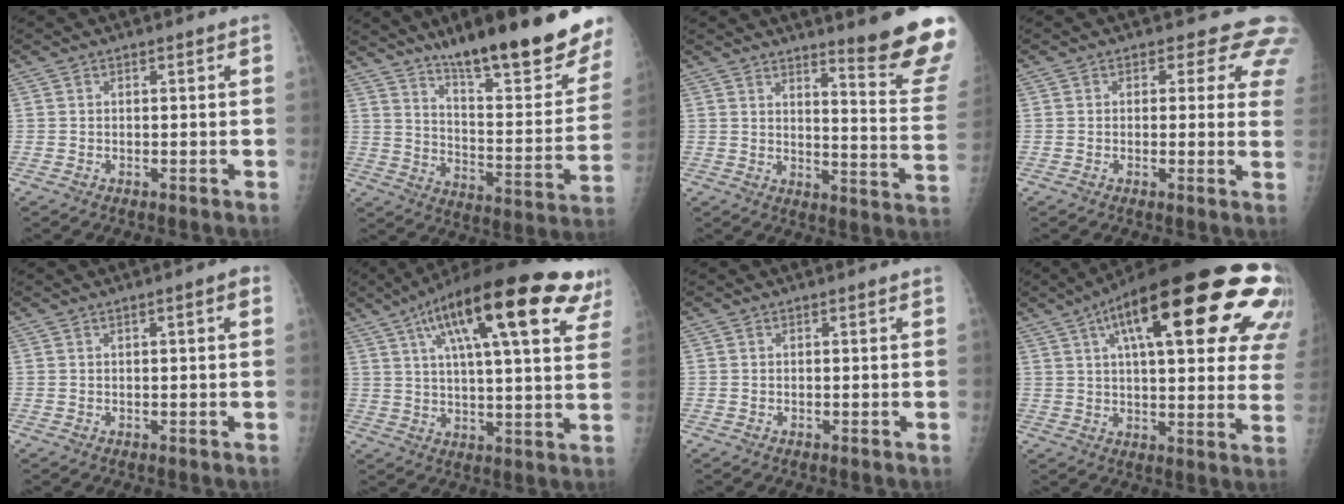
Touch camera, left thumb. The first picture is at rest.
{"total": 25.9, "force": [19.0, 4.3, 17.0], "torque": [-0.217, -0.098, 0.278]}
{"total": 15.4, "force": [12.6, 0.2, 8.8], "torque": [-0.092, -0.133, 0.159]}
{"total": 7.2, "force": [5.5, 4.0, 2.5], "torque": [0.018, -0.022, 0.034]}
{"total": 2.0, "force": [0.5, 0.4, 1.9], "torque": [-0.030, 0.008, 0.007]}
{"total": 26.6, "force": [13.5, 7.1, 21.8], "torque": [-0.317, 0.002, 0.194]}
{"total": 0.0}
{"total": 29.6, "force": [13.2, 9.4, 24.8], "torque": [-0.260, 0.005, 0.179]}